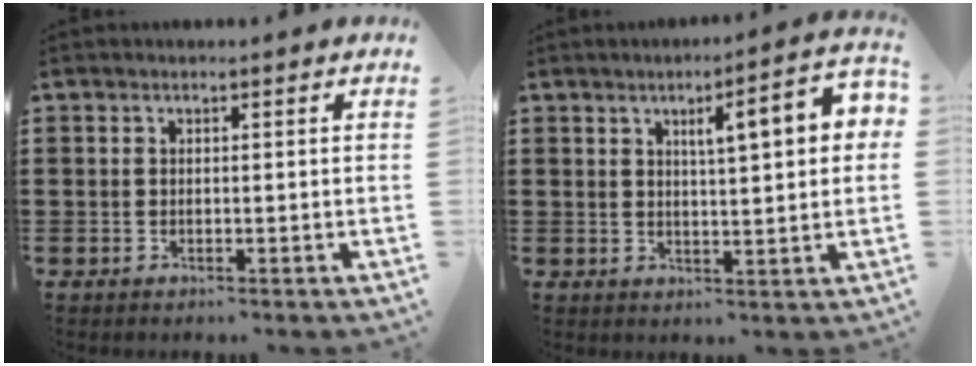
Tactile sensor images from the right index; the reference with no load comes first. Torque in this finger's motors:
{"motor_torque": [0.61, -0.19, 0.71, 0.10]}